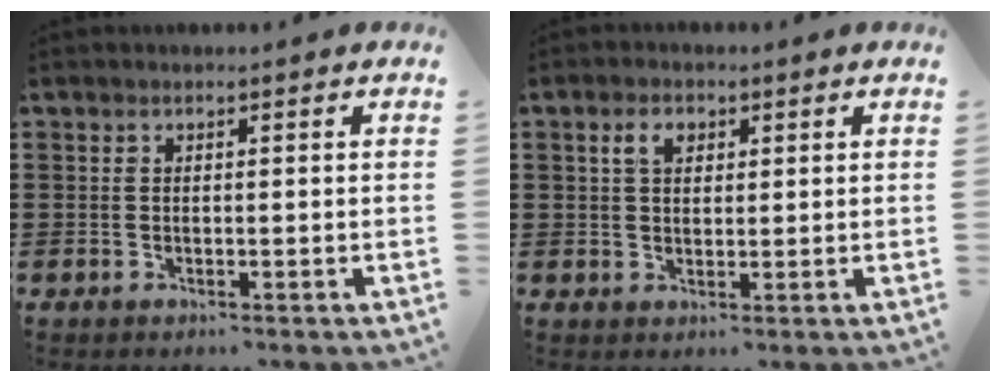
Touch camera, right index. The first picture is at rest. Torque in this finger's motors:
{"motor_torque": [0.58, -0.09, 0.21, 0.07]}